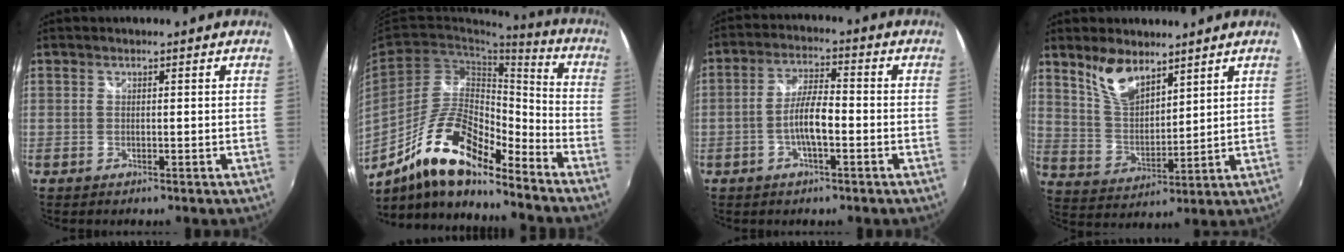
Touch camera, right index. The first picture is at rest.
{"total": 16.7, "force": [-11.6, 4.5, 11.1], "torque": [-0.205, 0.000, -0.217]}
{"total": 6.3, "force": [-2.1, 1.5, 5.8], "torque": [-0.115, 0.011, -0.036]}
{"total": 9.1, "force": [6.5, 3.8, 5.1], "torque": [-0.095, 0.004, 0.132]}